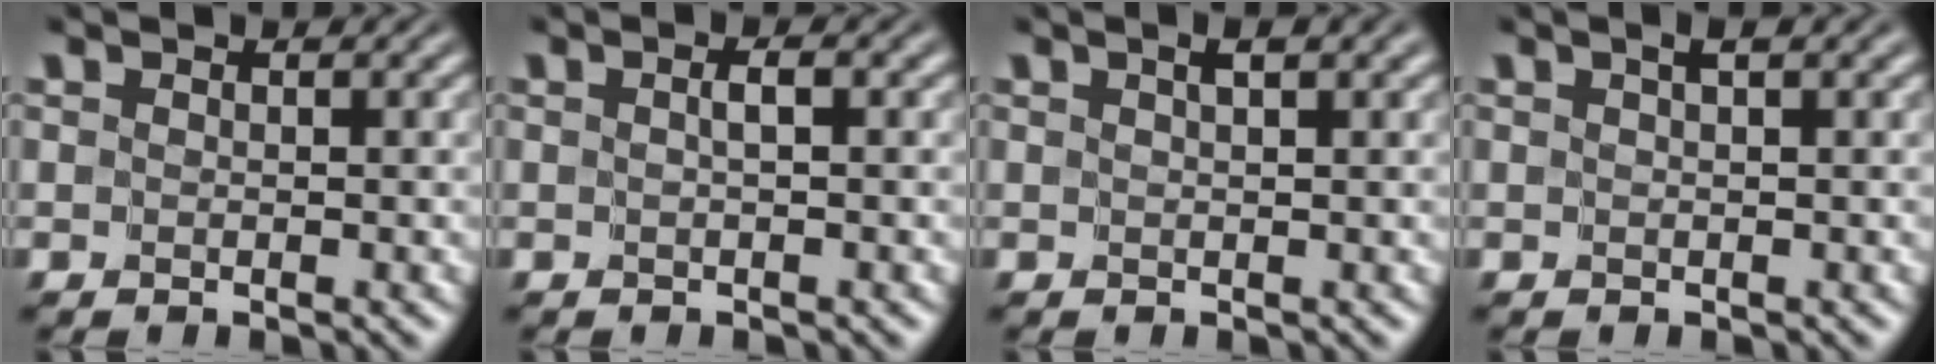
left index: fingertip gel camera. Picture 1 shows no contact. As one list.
[{"total": 1.0, "force": [0.1, 0.0, 1.0], "torque": [-0.012, -0.004, 0.003]}, {"total": 2.3, "force": [1.5, 0.5, 1.7], "torque": [-0.009, -0.008, 0.011]}, {"total": 1.4, "force": [0.8, 0.1, 1.2], "torque": [-0.015, -0.001, 0.010]}]